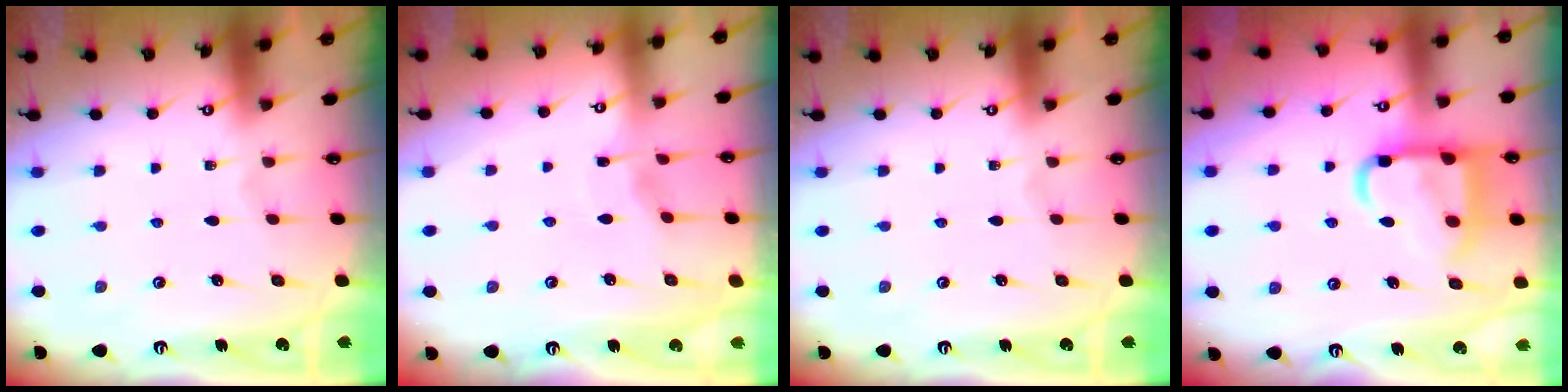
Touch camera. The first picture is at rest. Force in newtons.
{"total": 2.7, "press": 2.6, "slide": 0.4}
{"total": 0.0}
{"total": 14.8, "press": 14.7, "slide": 1.7}